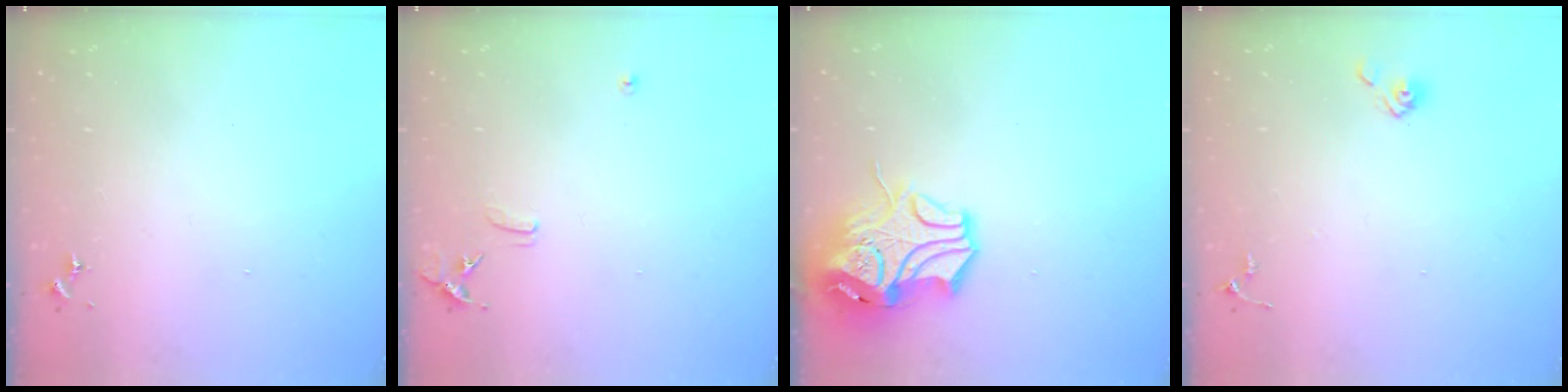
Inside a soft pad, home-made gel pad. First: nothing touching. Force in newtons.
{"total": 6.7, "press": 6.7, "slide": 0.6}
{"total": 14.2, "press": 14.0, "slide": 2.0}
{"total": 5.3, "press": 5.3, "slide": 0.6}